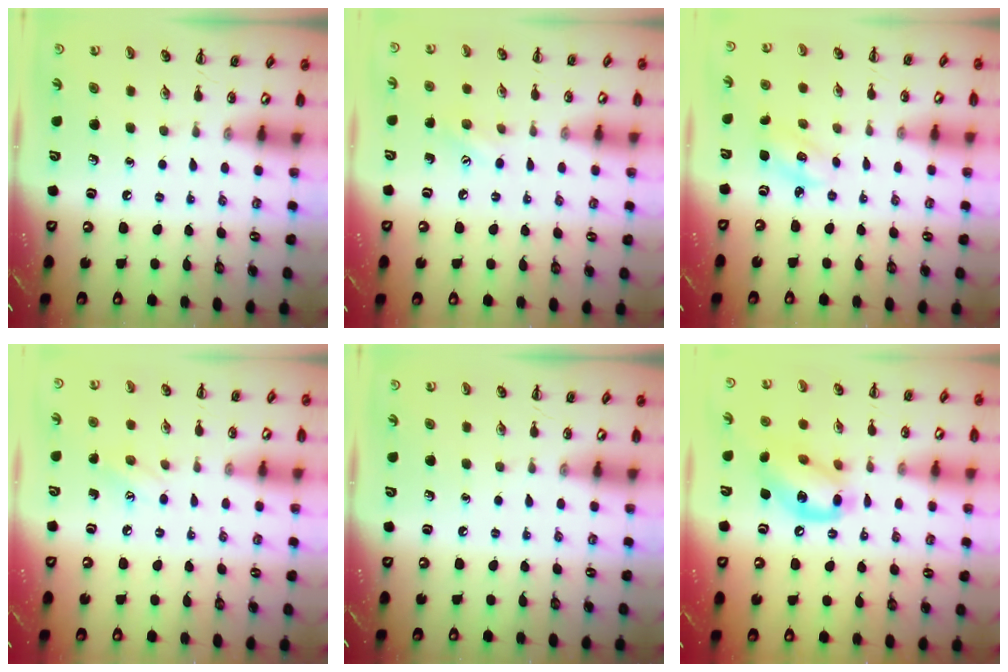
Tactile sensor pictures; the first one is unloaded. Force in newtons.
{"total": 7.1, "press": 6.9, "slide": 1.5}
{"total": 2.6, "press": 2.5, "slide": 0.6}
{"total": 6.5, "press": 6.3, "slide": 1.7}
{"total": 0.0}
{"total": 14.5, "press": 14.4, "slide": 2.3}